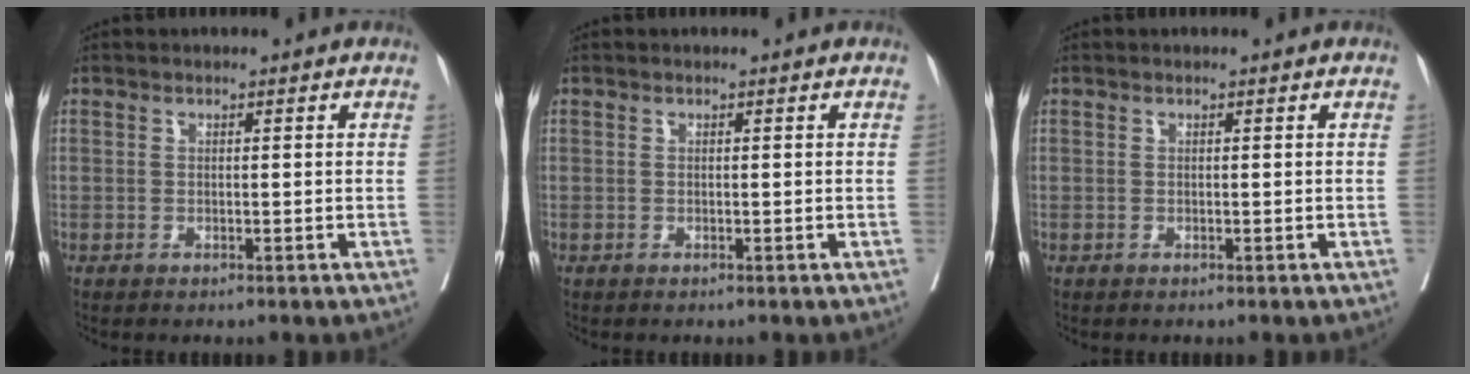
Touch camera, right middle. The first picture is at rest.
{"total": 0.0}
{"total": 0.0}